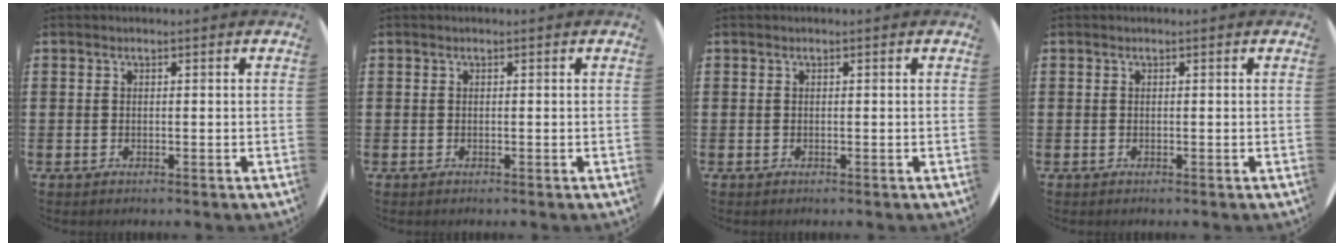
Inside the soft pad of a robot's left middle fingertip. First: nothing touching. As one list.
[{"total": 0.0}, {"total": 0.0}, {"total": 0.0}]